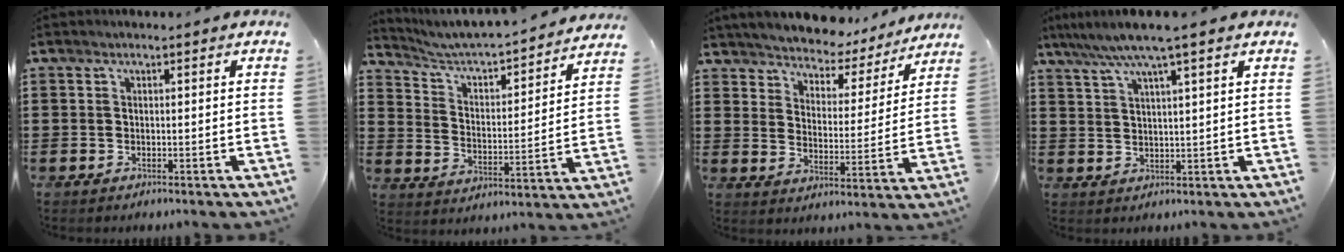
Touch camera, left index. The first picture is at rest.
{"total": 4.2, "force": [4.0, 0.6, 0.9], "torque": [-0.041, -0.034, 0.059]}
{"total": 4.9, "force": [4.8, 0.5, -0.2], "torque": [-0.028, -0.042, 0.079]}
{"total": 5.5, "force": [4.1, -0.3, 3.6], "torque": [-0.081, -0.010, 0.069]}